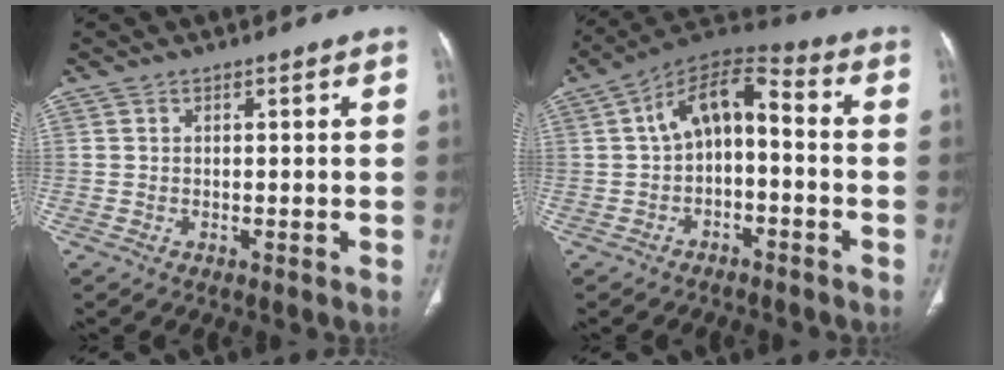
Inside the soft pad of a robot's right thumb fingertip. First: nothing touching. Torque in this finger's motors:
{"motor_torque": [-0.52, -0.14, -0.42, 0.26, 0.03]}